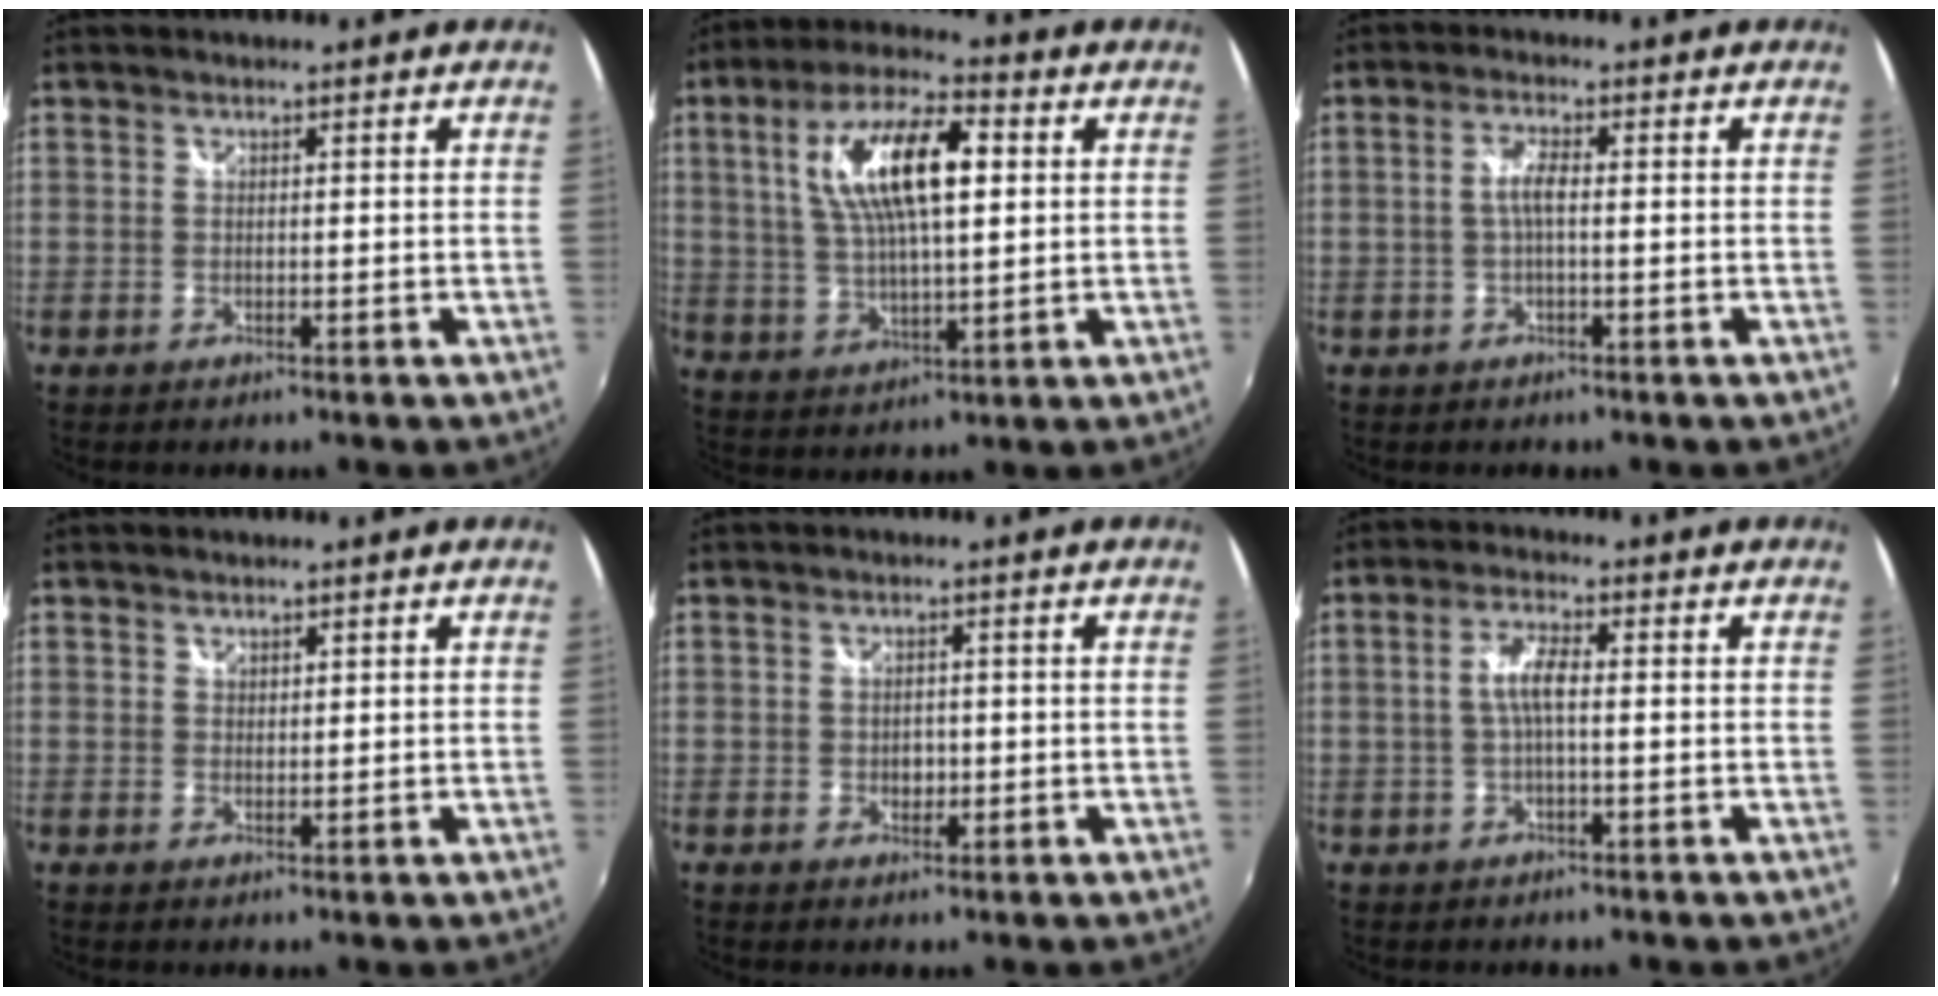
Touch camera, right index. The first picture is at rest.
{"total": 14.5, "force": [3.6, 5.1, 13.1], "torque": [-0.243, 0.017, 0.066]}
{"total": 2.9, "force": [-0.3, 0.6, 2.8], "torque": [-0.056, 0.005, -0.005]}
{"total": 1.0, "force": [0.8, 0.6, 0.1], "torque": [0.002, 0.001, 0.013]}
{"total": 2.0, "force": [-0.3, 1.6, 1.1], "torque": [-0.015, 0.000, -0.005]}
{"total": 4.1, "force": [-0.2, 0.8, 4.0], "torque": [-0.079, 0.007, -0.003]}